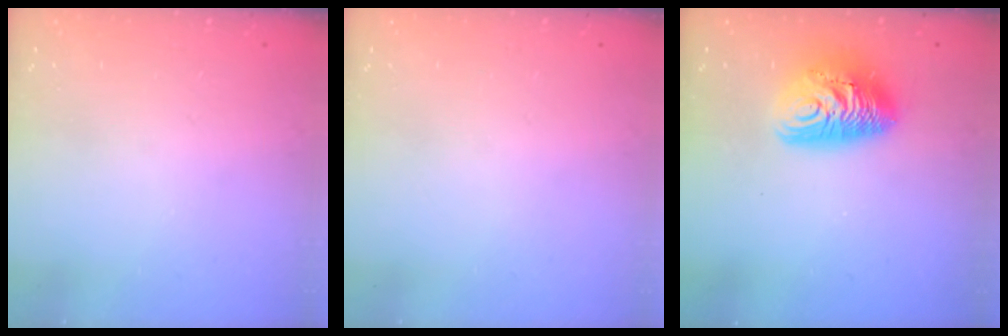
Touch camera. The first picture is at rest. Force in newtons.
{"total": 0.0}
{"total": 11.9, "press": 11.9, "slide": 0.9}